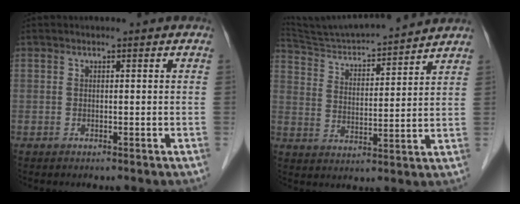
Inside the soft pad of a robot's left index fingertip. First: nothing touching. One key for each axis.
{"total": 16.0, "fx": 15.1, "fy": 0.4, "fz": 5.3, "tx": -0.100, "ty": 0.011, "tz": 0.239}